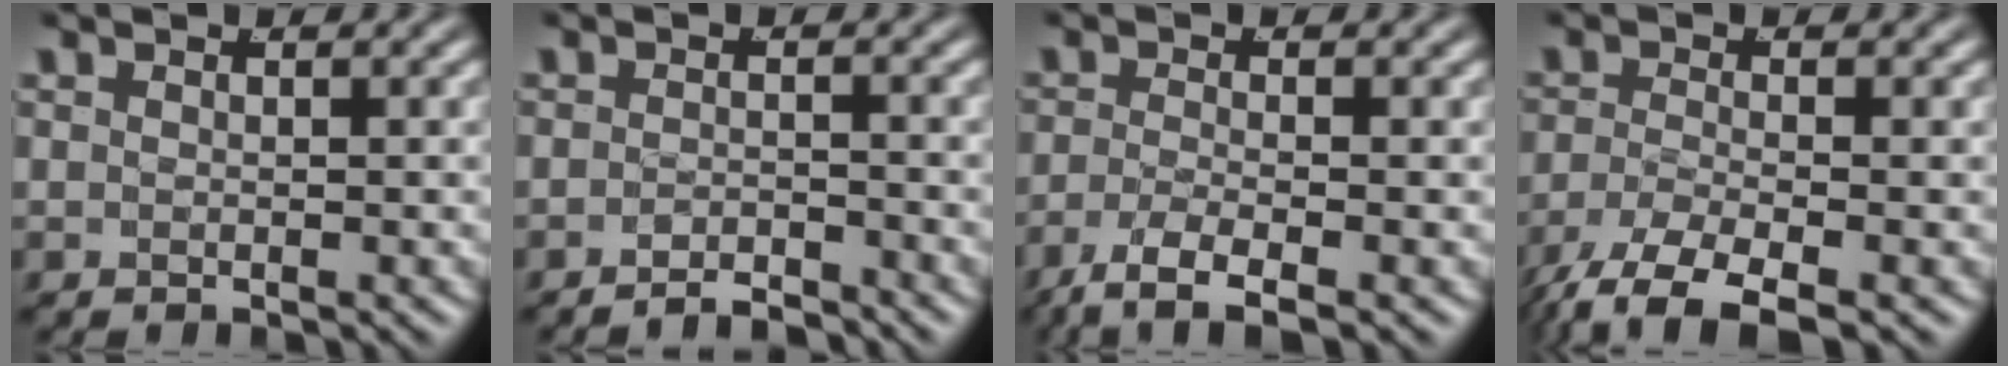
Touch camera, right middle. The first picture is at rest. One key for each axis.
{"total": 2.8, "fx": -2.8, "fy": 0.0, "fz": 0.3, "tx": -0.001, "ty": -0.006, "tz": -0.048}
{"total": 5.1, "fx": -3.6, "fy": 1.3, "fz": 3.3, "tx": -0.064, "ty": -0.026, "tz": -0.045}
{"total": 6.3, "fx": -4.6, "fy": 2.2, "fz": 3.8, "tx": -0.078, "ty": -0.033, "tz": -0.052}